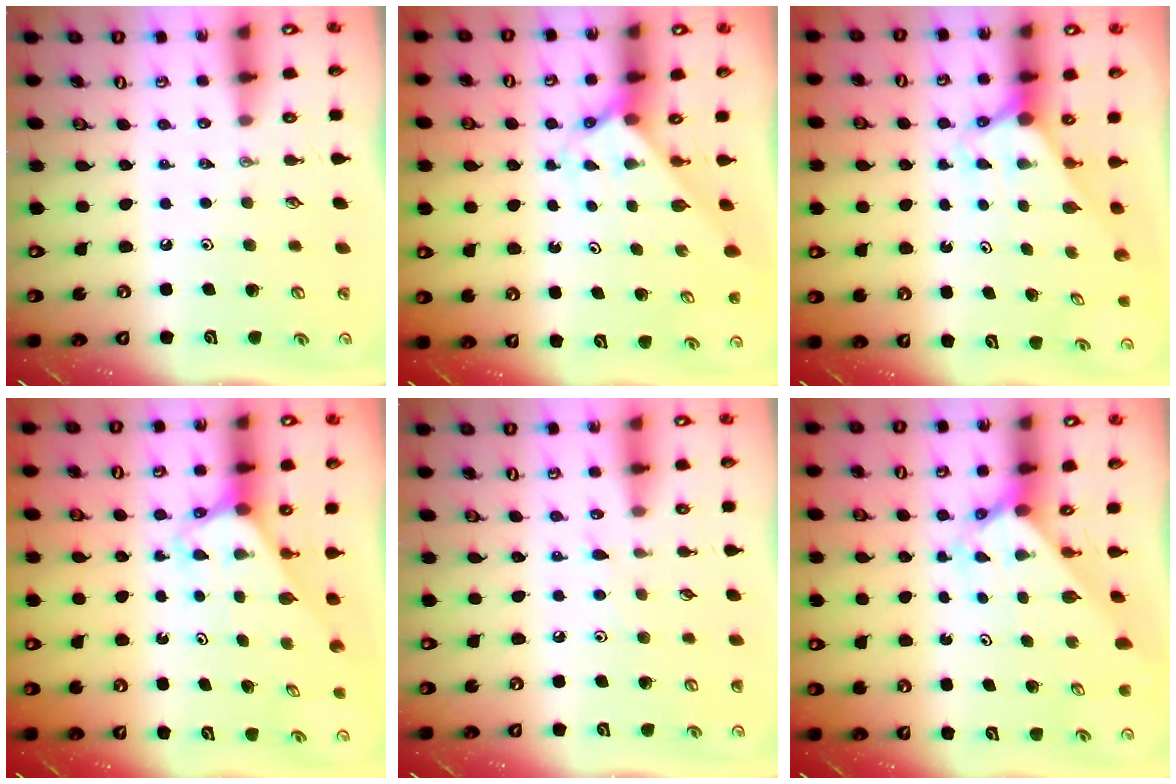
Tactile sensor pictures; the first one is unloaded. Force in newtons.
{"total": 2.4, "press": 2.4, "slide": 0.2}
{"total": 3.0, "press": 3.0, "slide": 0.0}
{"total": 2.8, "press": 2.8, "slide": 0.2}
{"total": 5.0, "press": 5.0, "slide": 0.6}
{"total": 2.4, "press": 2.4, "slide": 0.3}